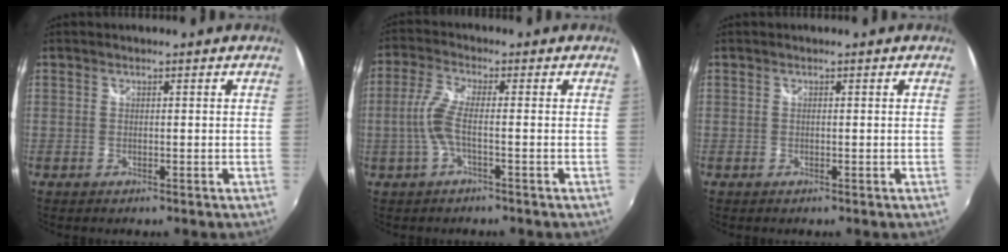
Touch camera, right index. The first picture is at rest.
{"total": 5.6, "force": [-1.5, 0.7, 5.3], "torque": [-0.125, 0.000, -0.027]}
{"total": 0.0}